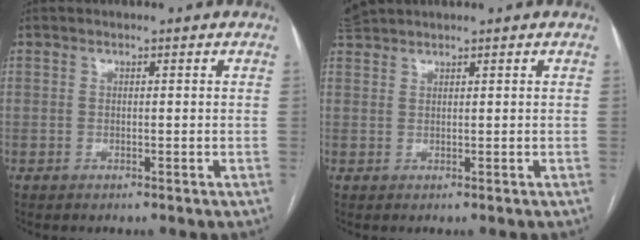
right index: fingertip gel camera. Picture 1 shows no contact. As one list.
[{"total": 2.0, "force": [2.0, -0.3, 0.2], "torque": [-0.010, 0.022, 0.047]}]